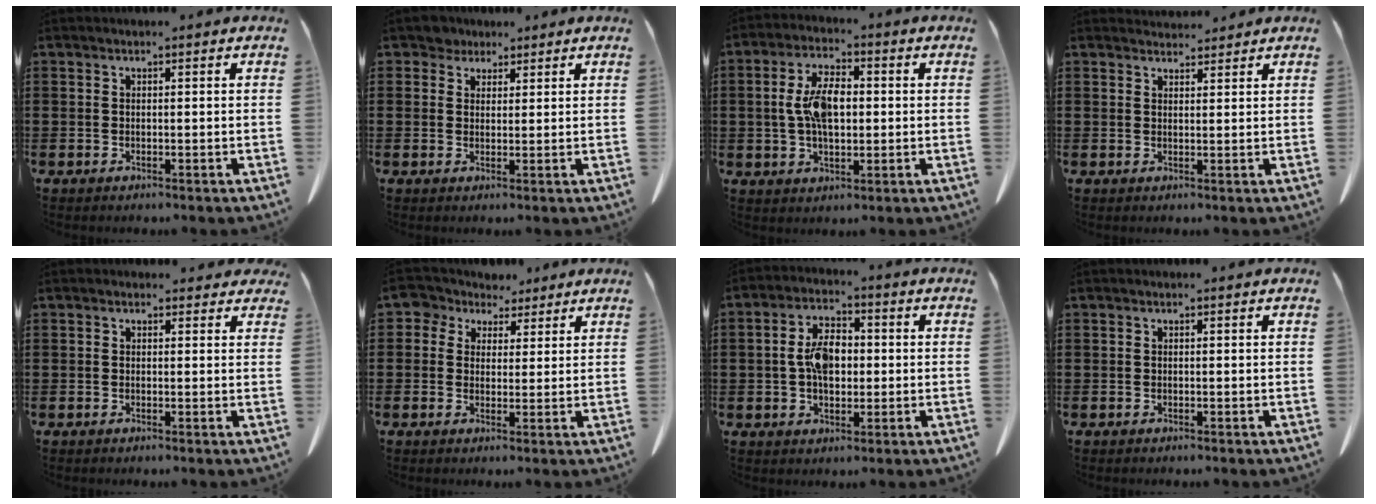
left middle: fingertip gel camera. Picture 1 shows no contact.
{"total": 2.7, "force": [2.1, 1.6, 0.4], "torque": [-0.018, 0.009, 0.041]}
{"total": 8.0, "force": [0.4, 3.9, 6.9], "torque": [-0.147, 0.011, 0.003]}
{"total": 2.3, "force": [2.3, 0.5, 0.0], "torque": [0.002, -0.007, 0.042]}
{"total": 1.2, "force": [1.0, 0.7, 0.4], "torque": [-0.002, 0.004, 0.017]}
{"total": 4.5, "force": [2.9, 3.4, 0.5], "torque": [-0.037, -0.002, 0.051]}
{"total": 6.5, "force": [0.0, 3.8, 5.3], "torque": [-0.111, 0.014, -0.004]}
{"total": 0.0}